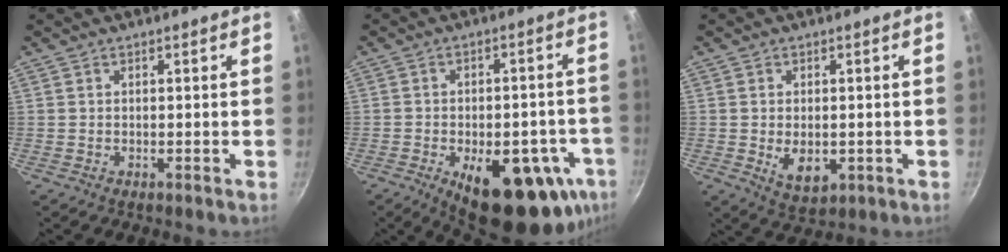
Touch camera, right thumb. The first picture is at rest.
{"total": 21.8, "force": [-9.2, 10.5, 16.7], "torque": [-0.170, 0.017, -0.113]}
{"total": 6.2, "force": [-0.8, 4.0, 4.7], "torque": [-0.066, -0.012, -0.002]}